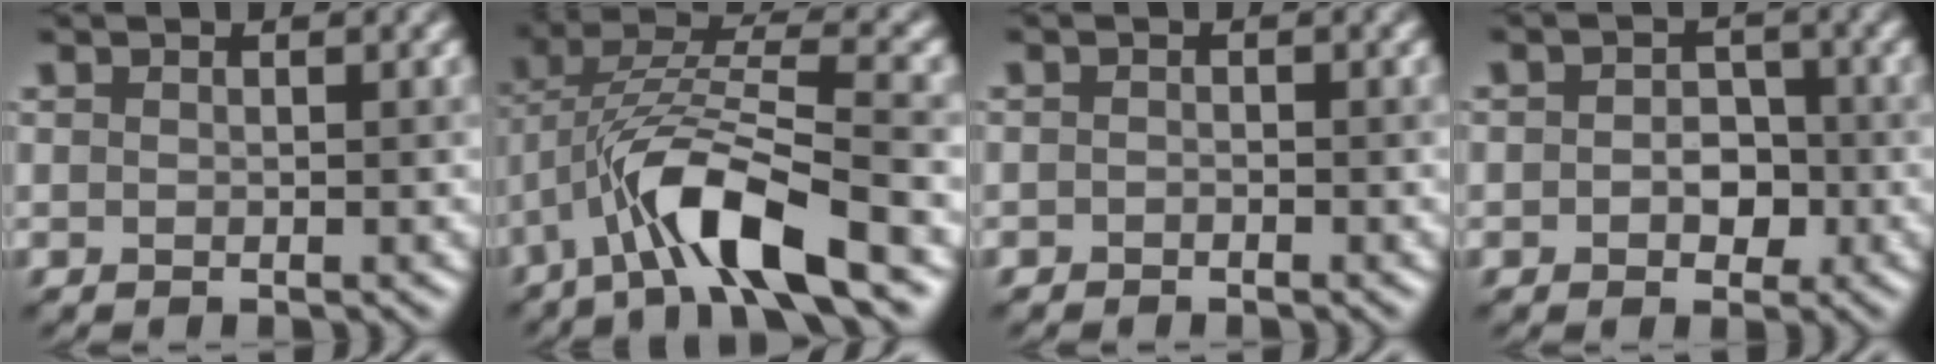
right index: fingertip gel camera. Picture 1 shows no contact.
{"total": 9.4, "force": [-4.7, 2.2, 7.9], "torque": [-0.152, 0.010, -0.091]}
{"total": 0.6, "force": [-0.5, 0.4, 0.1], "torque": [0.001, -0.002, -0.009]}
{"total": 2.8, "force": [-0.5, 2.1, 1.7], "torque": [-0.016, -0.001, -0.018]}